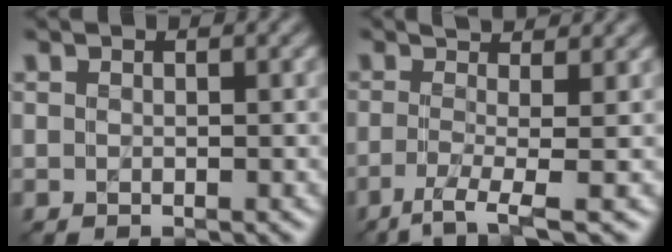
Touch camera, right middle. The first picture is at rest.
{"total": 4.6, "force": [-1.1, 1.0, 4.4], "torque": [-0.075, -0.003, -0.031]}